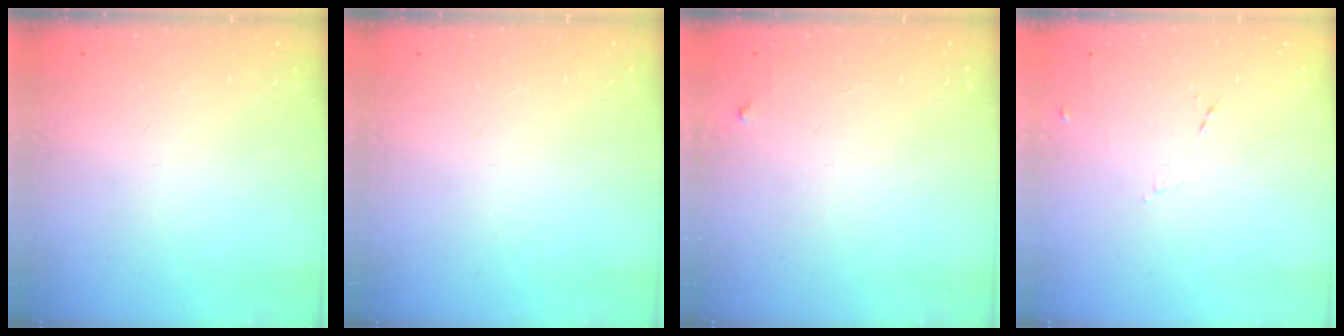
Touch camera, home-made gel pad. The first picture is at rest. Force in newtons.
{"total": 0.0}
{"total": 3.5, "press": 3.4, "slide": 0.4}
{"total": 4.4, "press": 4.3, "slide": 1.0}